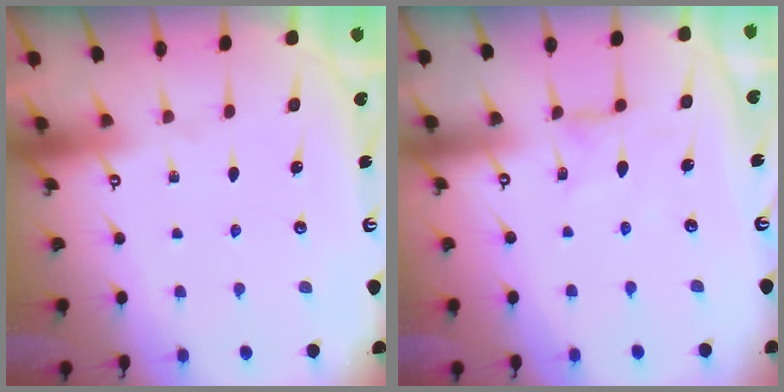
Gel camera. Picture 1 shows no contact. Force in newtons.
{"total": 1.0, "press": 1.0, "slide": 0.3}